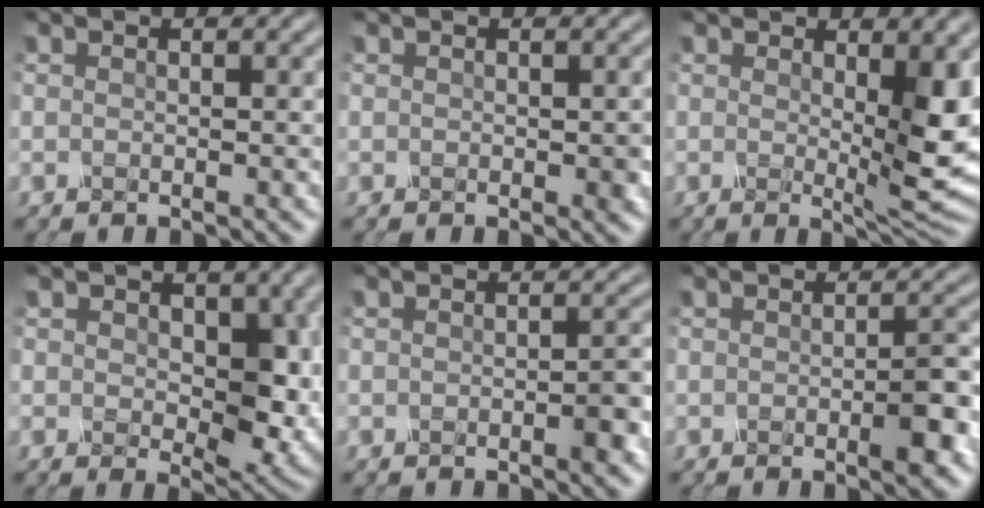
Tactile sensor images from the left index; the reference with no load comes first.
{"total": 0.8, "force": [-0.4, 0.0, 0.7], "torque": [-0.022, 0.001, 0.000]}
{"total": 7.2, "force": [0.2, 2.0, 6.9], "torque": [-0.119, -0.009, 0.013]}
{"total": 6.6, "force": [0.1, 3.9, 5.4], "torque": [-0.085, -0.007, 0.009]}
{"total": 2.0, "force": [-1.1, 0.3, 1.6], "torque": [-0.025, 0.004, -0.012]}
{"total": 3.0, "force": [-1.3, 0.4, 2.7], "torque": [-0.052, 0.001, -0.016]}